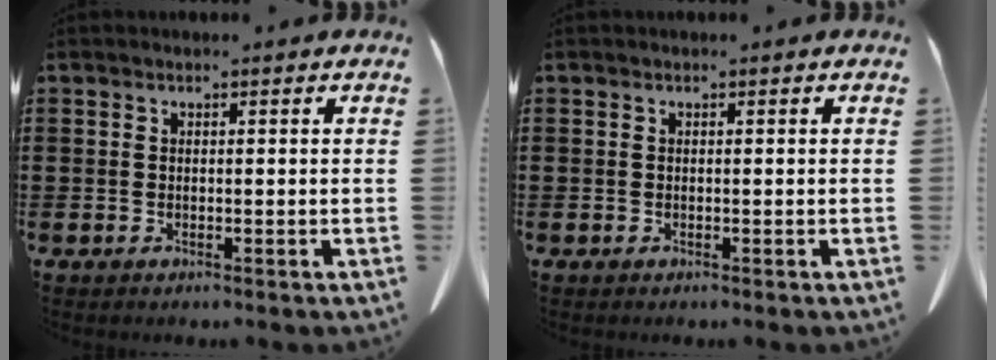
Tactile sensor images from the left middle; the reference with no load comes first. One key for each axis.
{"total": 0.0}